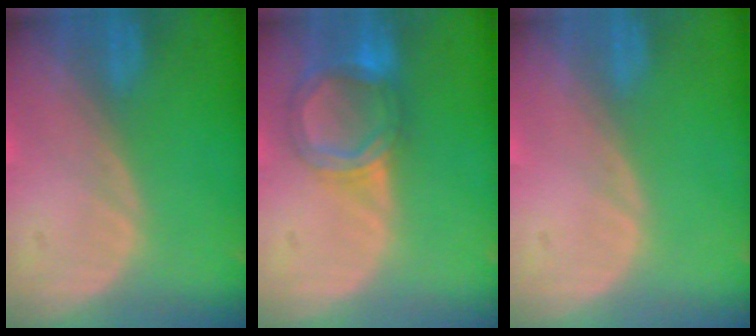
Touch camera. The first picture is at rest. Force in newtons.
{"total": 6.4, "press": 5.8, "slide": 2.7}
{"total": 0.5, "press": 0.0, "slide": 0.5}